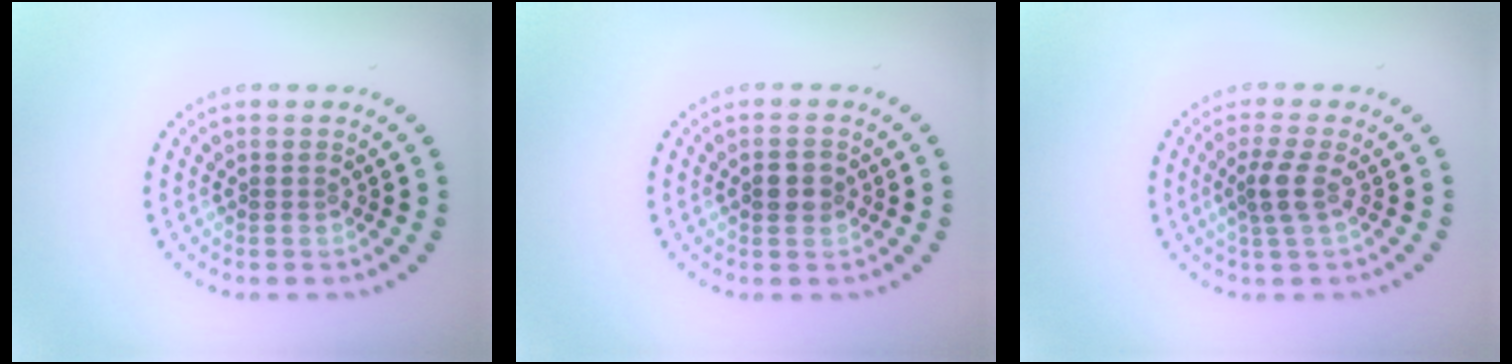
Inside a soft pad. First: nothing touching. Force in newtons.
{"total": 2.4, "press": 2.4, "slide": 0.1}
{"total": 2.3, "press": 1.9, "slide": 1.4}